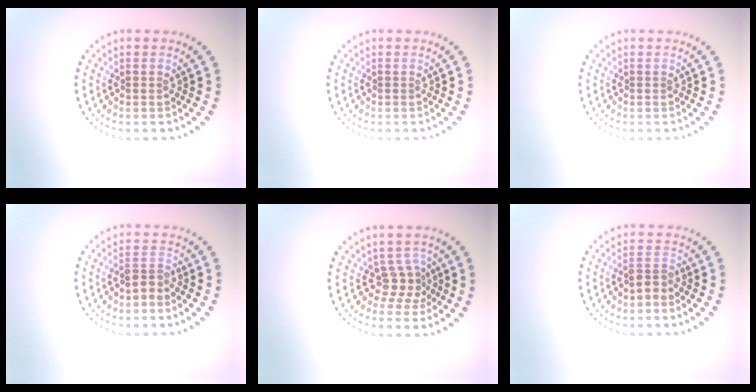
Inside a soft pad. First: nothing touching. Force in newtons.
{"total": 0.0}
{"total": 0.0}
{"total": 1.8, "press": 1.4, "slide": 1.2}
{"total": 2.4, "press": 1.5, "slide": 1.9}
{"total": 1.8, "press": 1.4, "slide": 1.2}